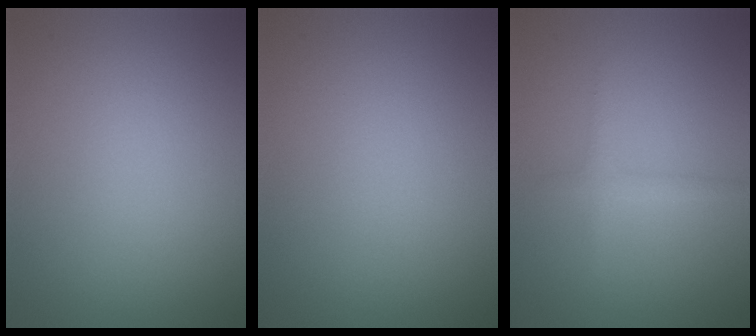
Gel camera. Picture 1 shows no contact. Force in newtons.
{"total": 0.0}
{"total": 1.3, "press": 1.3, "slide": 0.0}